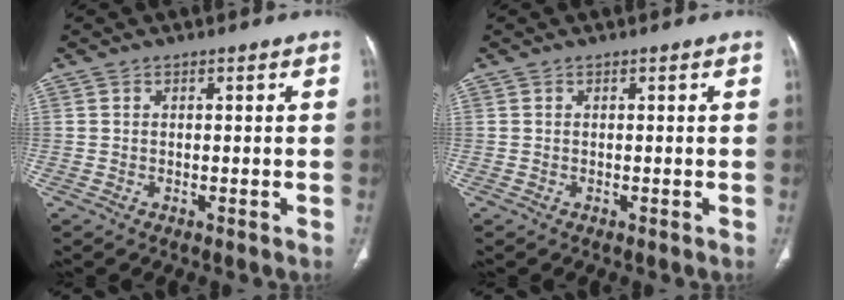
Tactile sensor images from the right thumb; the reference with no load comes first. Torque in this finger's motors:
{"motor_torque": [0.00, 0.00, 0.00, 0.00, 0.00]}